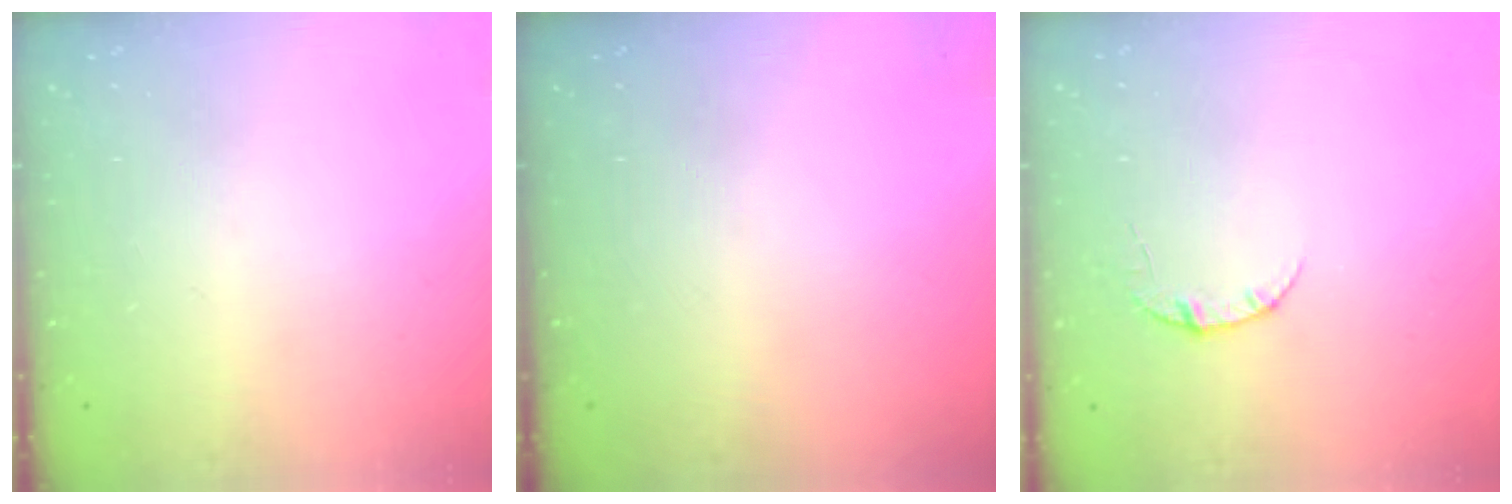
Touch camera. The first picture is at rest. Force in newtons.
{"total": 0.0}
{"total": 3.4, "press": 3.4, "slide": 0.4}